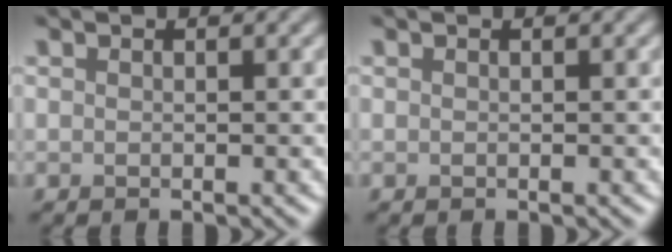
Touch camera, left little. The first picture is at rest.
{"total": 0.0}